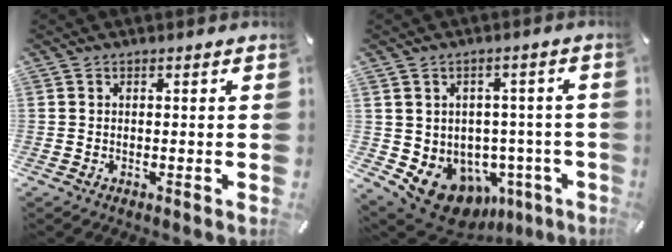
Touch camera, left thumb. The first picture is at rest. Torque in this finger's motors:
{"motor_torque": [0.34, 0.28, 0.64, 0.27, 0.09]}